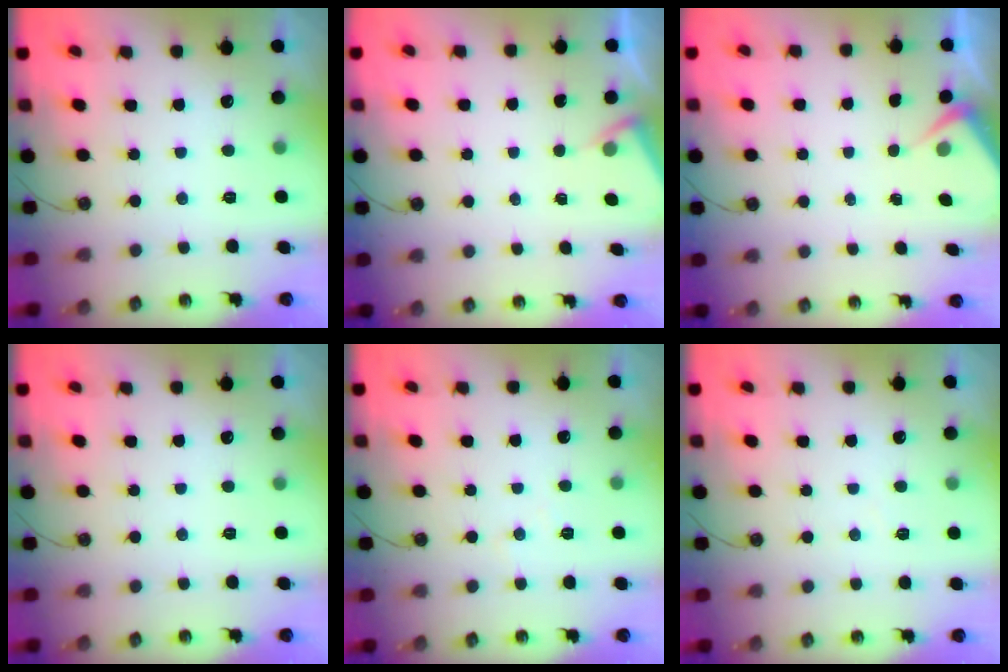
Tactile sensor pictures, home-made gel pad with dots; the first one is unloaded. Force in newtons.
{"total": 2.6, "press": 2.6, "slide": 0.4}
{"total": 3.1, "press": 3.1, "slide": 0.5}
{"total": 0.0}
{"total": 5.9, "press": 5.8, "slide": 0.8}
{"total": 2.8, "press": 2.7, "slide": 0.5}